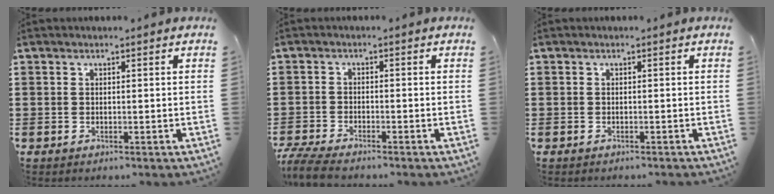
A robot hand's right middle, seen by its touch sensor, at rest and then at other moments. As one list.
[{"total": 3.7, "force": [-3.4, 0.1, 1.3], "torque": [-0.050, -0.014, -0.076]}, {"total": 0.5, "force": [-0.5, 0.2, -0.1], "torque": [0.001, 0.002, -0.011]}]